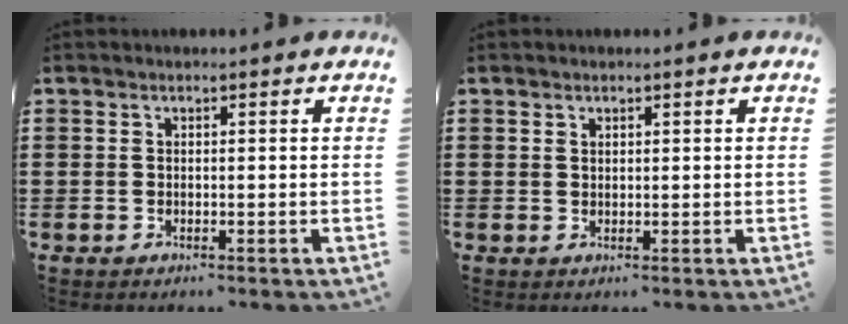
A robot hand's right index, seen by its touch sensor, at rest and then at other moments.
{"total": 0.9, "force": [0.7, 0.5, 0.2], "torque": [-0.004, 0.002, 0.015]}